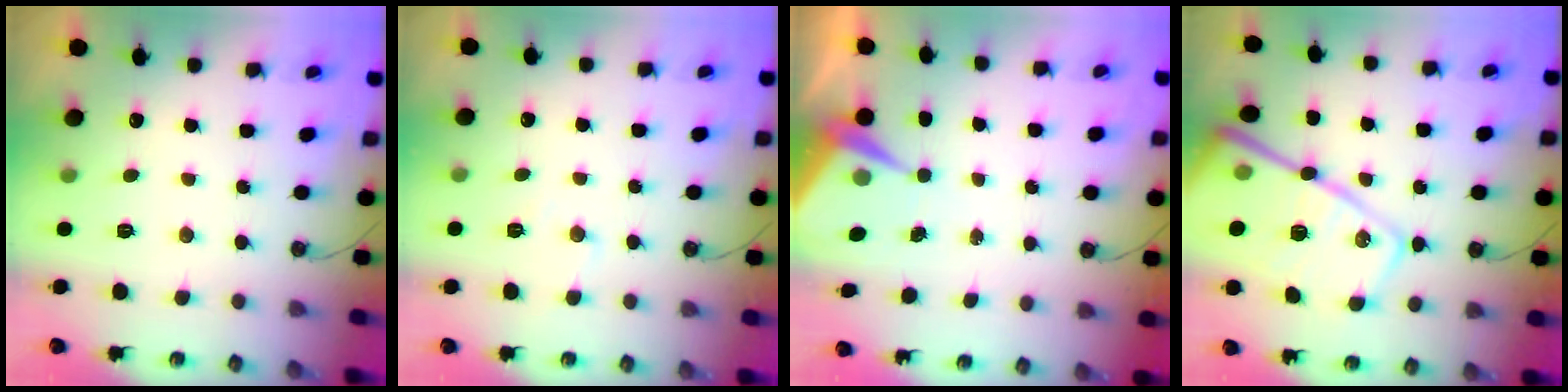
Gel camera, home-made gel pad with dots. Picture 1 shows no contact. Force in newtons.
{"total": 5.8, "press": 5.7, "slide": 0.9}
{"total": 6.6, "press": 6.6, "slide": 0.5}
{"total": 26.5, "press": 26.3, "slide": 2.9}